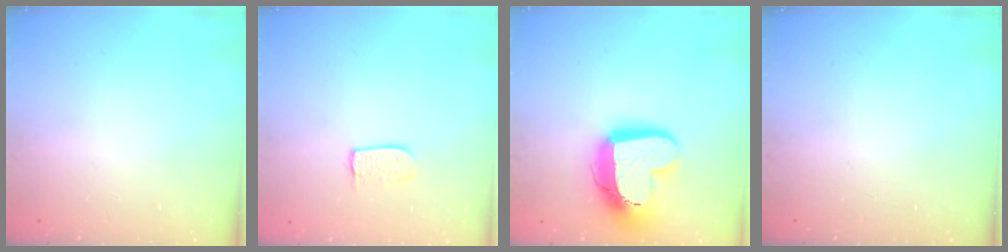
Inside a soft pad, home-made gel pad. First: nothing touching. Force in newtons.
{"total": 5.8, "press": 5.8, "slide": 0.4}
{"total": 16.6, "press": 16.5, "slide": 1.6}
{"total": 0.0}